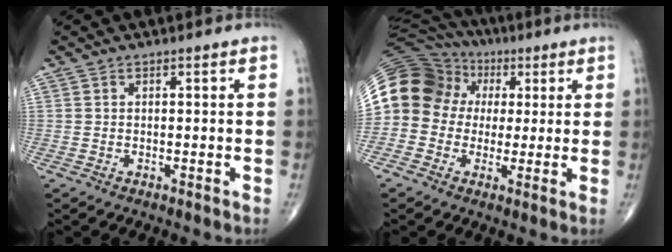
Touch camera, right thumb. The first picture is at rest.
{"total": 18.9, "force": [2.3, 16.6, 8.7], "torque": [-0.184, 0.060, 0.041]}